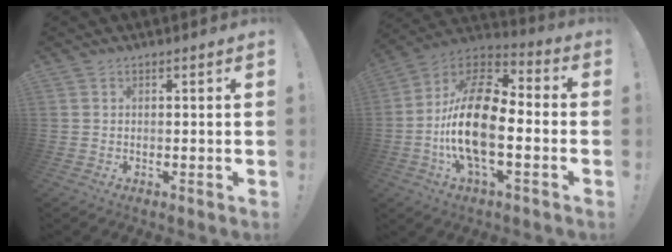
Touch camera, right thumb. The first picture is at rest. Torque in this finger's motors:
{"motor_torque": [2.54, 2.47, 1.98, -0.79, 0.25]}